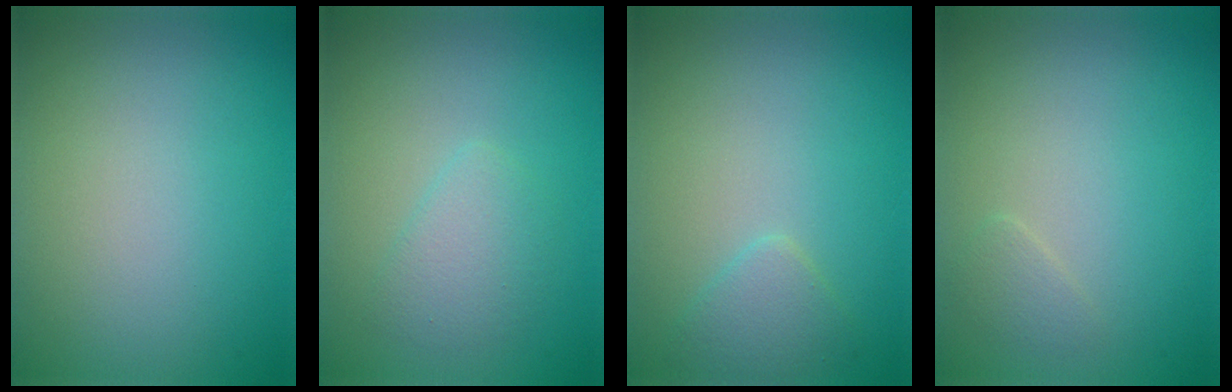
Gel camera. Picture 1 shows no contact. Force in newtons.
{"total": 2.1, "press": 2.1, "slide": 0.1}
{"total": 1.7, "press": 1.7, "slide": 0.1}
{"total": 0.9, "press": 0.9, "slide": 0.0}